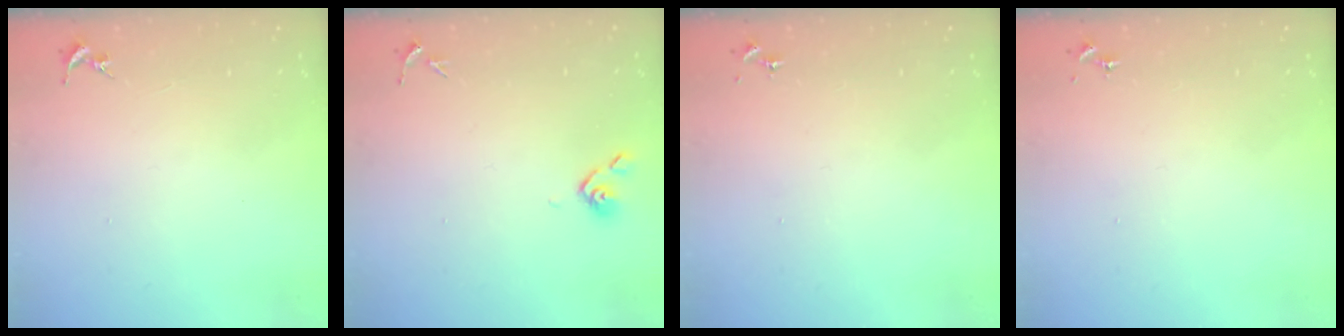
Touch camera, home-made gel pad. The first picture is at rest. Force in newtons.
{"total": 3.5, "press": 3.4, "slide": 0.9}
{"total": 0.0}
{"total": 0.0}